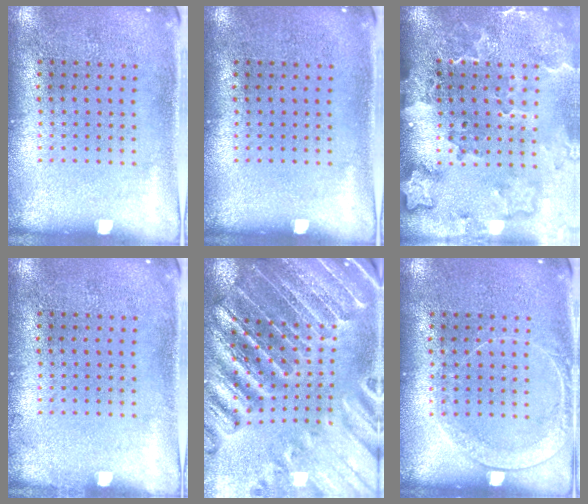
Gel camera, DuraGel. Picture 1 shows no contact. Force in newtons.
{"total": 0.0}
{"total": 3.2, "press": 2.3, "slide": 2.1}
{"total": 0.6, "press": 0.5, "slide": 0.1}
{"total": 3.2, "press": 3.1, "slide": 0.5}
{"total": 1.5, "press": 1.4, "slide": 0.4}